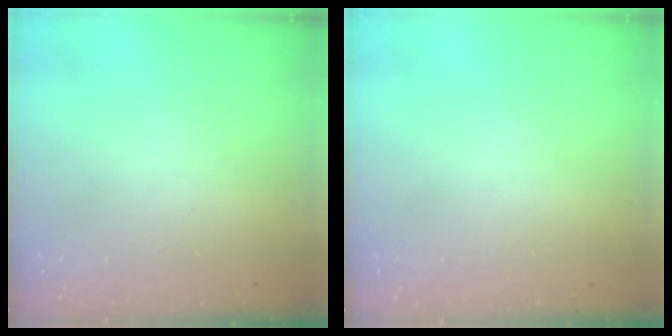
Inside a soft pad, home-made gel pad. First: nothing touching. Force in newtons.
{"total": 0.0}